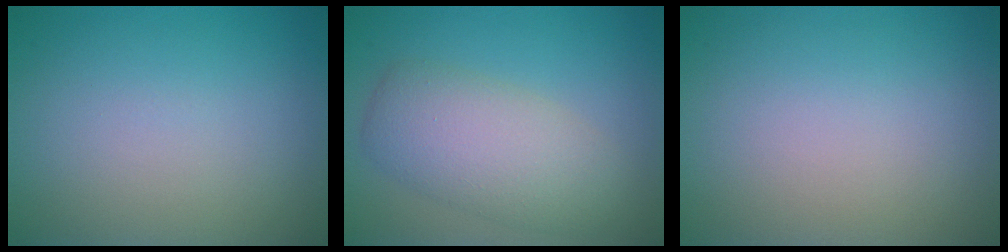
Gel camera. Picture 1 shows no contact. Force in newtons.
{"total": 5.5, "press": 5.5, "slide": 0.5}
{"total": 0.0}